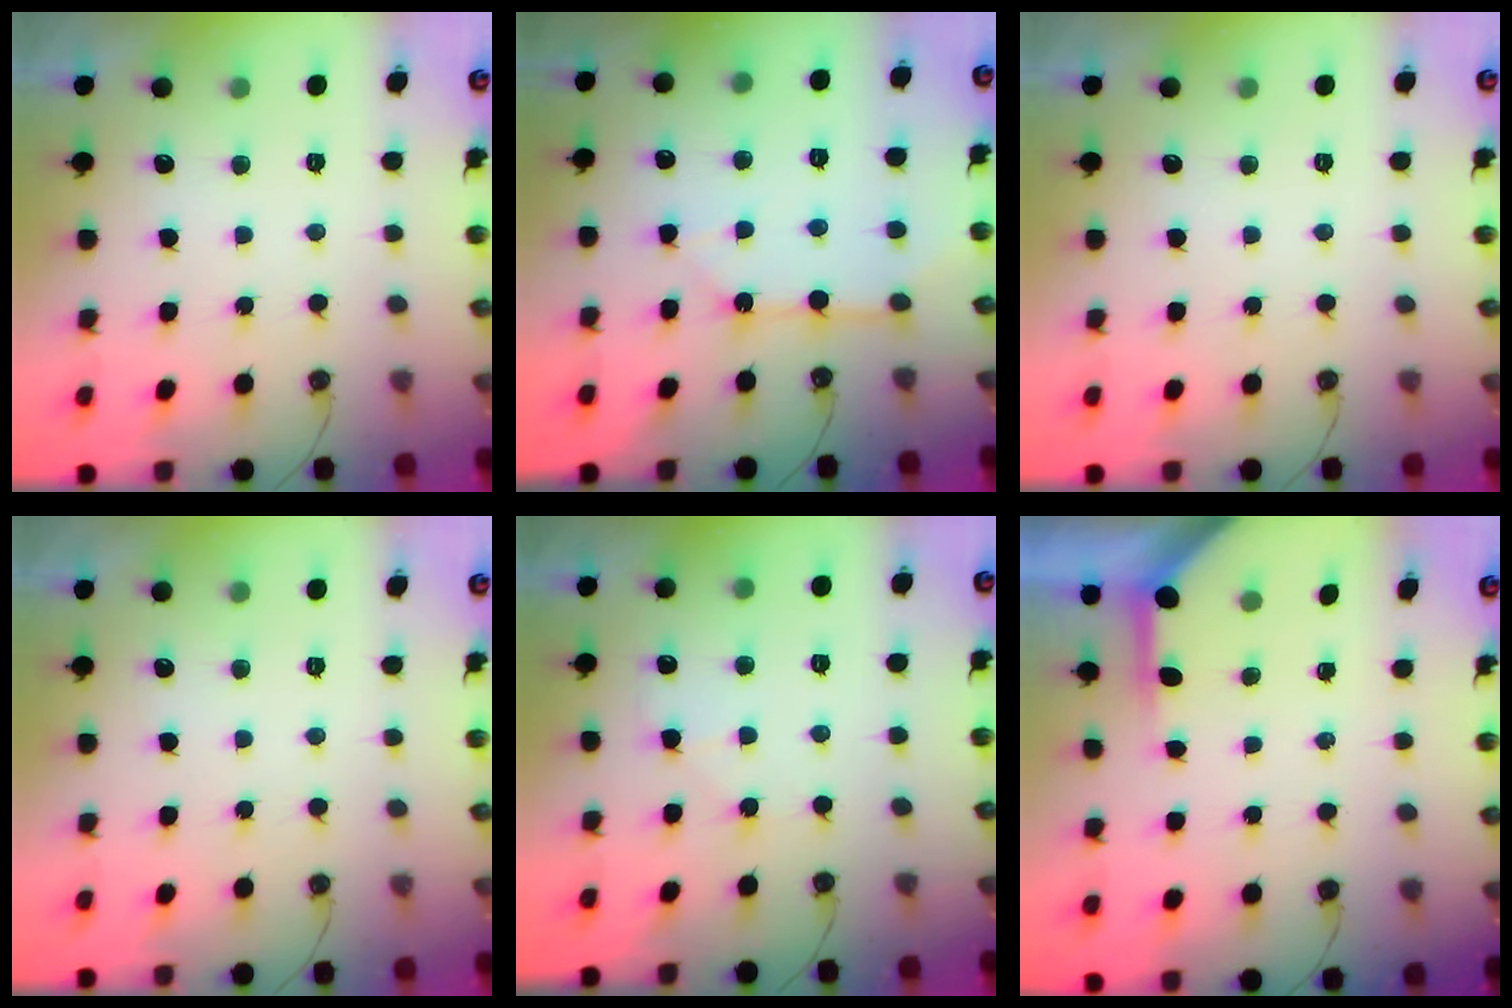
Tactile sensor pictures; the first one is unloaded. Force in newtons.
{"total": 9.7, "press": 9.6, "slide": 1.2}
{"total": 0.0}
{"total": 0.0}
{"total": 4.8, "press": 4.7, "slide": 0.7}
{"total": 3.8, "press": 3.8, "slide": 0.5}